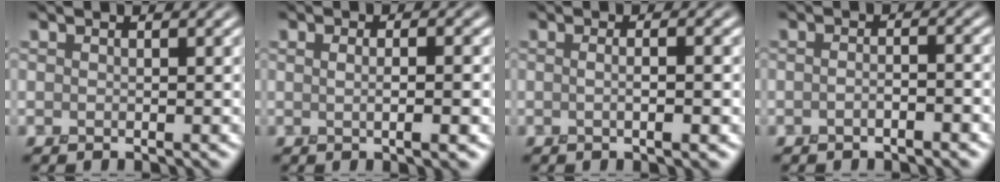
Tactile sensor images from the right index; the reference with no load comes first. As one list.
[{"total": 3.3, "force": [0.3, 1.0, 3.1], "torque": [-0.035, 0.000, 0.000]}, {"total": 2.3, "force": [-0.2, 0.5, 2.3], "torque": [-0.023, -0.008, -0.006]}, {"total": 1.7, "force": [-1.0, 0.6, 1.3], "torque": [-0.024, 0.004, -0.017]}]